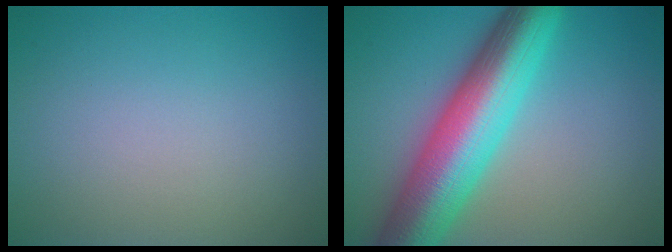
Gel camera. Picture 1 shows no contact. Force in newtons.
{"total": 11.2, "press": 11.2, "slide": 0.3}